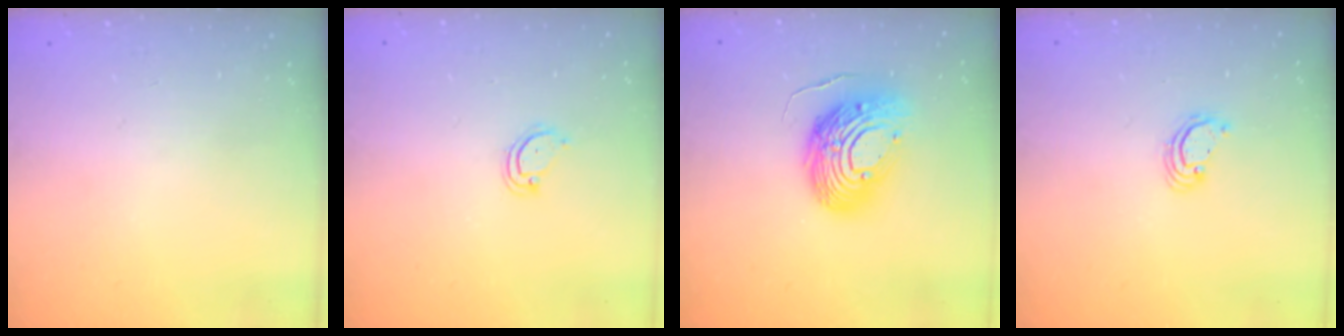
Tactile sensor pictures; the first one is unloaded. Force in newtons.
{"total": 3.7, "press": 3.7, "slide": 0.4}
{"total": 14.1, "press": 13.9, "slide": 2.6}
{"total": 2.2, "press": 2.2, "slide": 0.1}